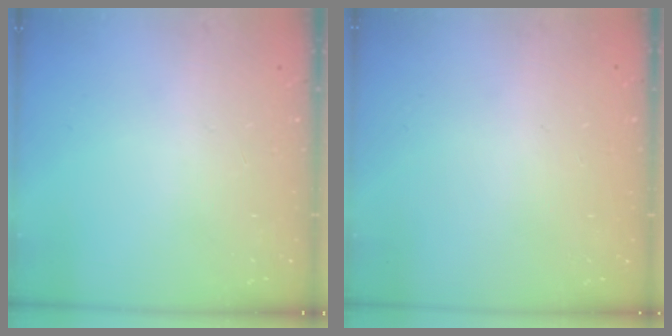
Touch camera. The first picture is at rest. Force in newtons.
{"total": 0.0}